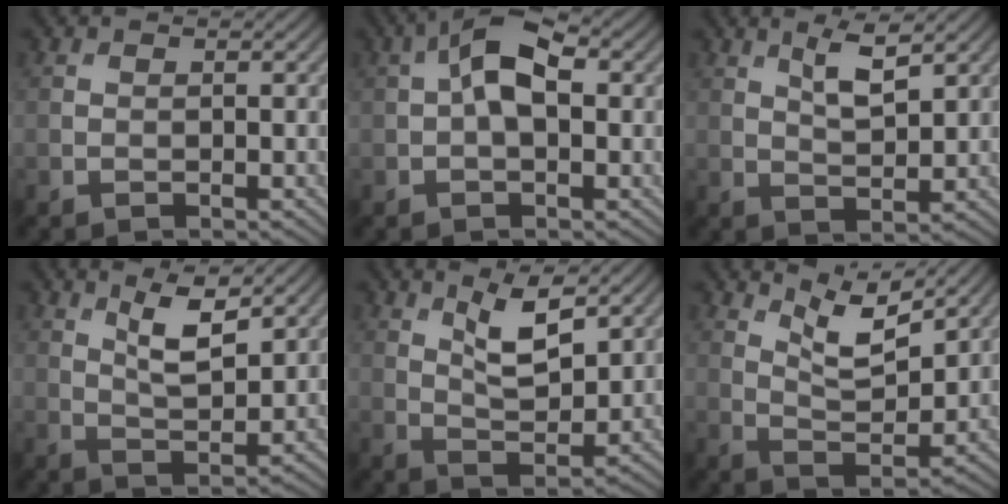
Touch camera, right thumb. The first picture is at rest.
{"total": 6.2, "force": [1.0, 3.3, 5.2], "torque": [-0.099, 0.012, 0.009]}
{"total": 4.3, "force": [2.4, 1.1, 3.3], "torque": [-0.075, -0.003, 0.048]}
{"total": 5.7, "force": [3.2, 1.6, 4.4], "torque": [-0.090, -0.006, 0.061]}
{"total": 6.1, "force": [3.3, 2.1, 4.7], "torque": [-0.093, -0.009, 0.061]}
{"total": 6.9, "force": [5.1, 1.8, 4.3], "torque": [-0.090, -0.008, 0.095]}